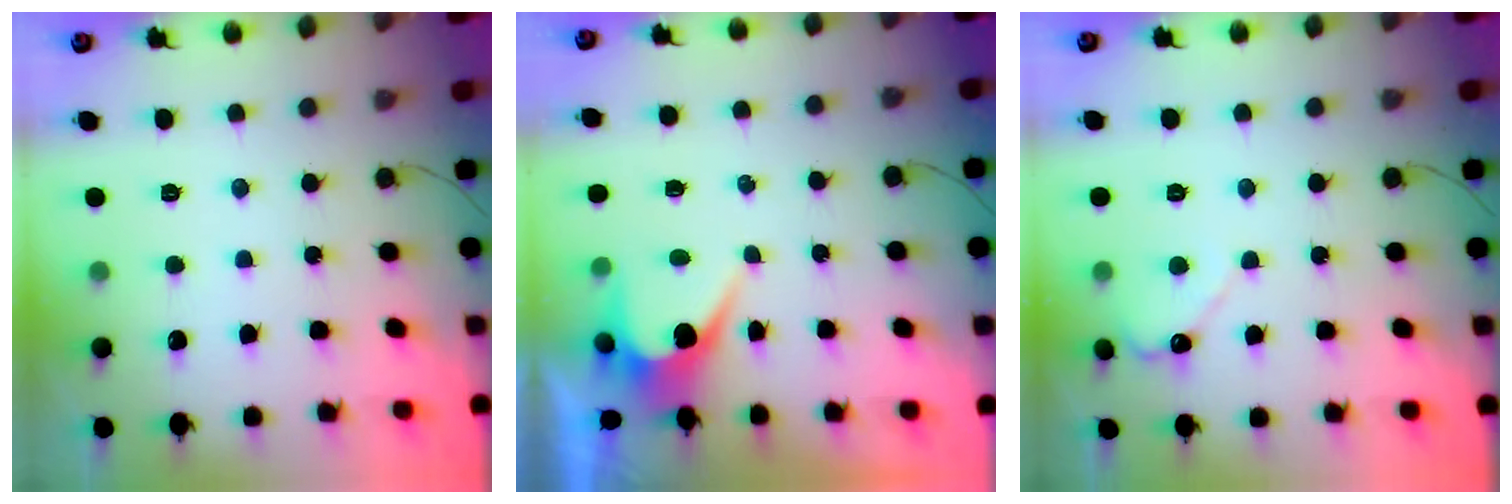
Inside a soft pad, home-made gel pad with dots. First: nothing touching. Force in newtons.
{"total": 5.6, "press": 5.6, "slide": 0.4}
{"total": 3.0, "press": 3.0, "slide": 0.3}